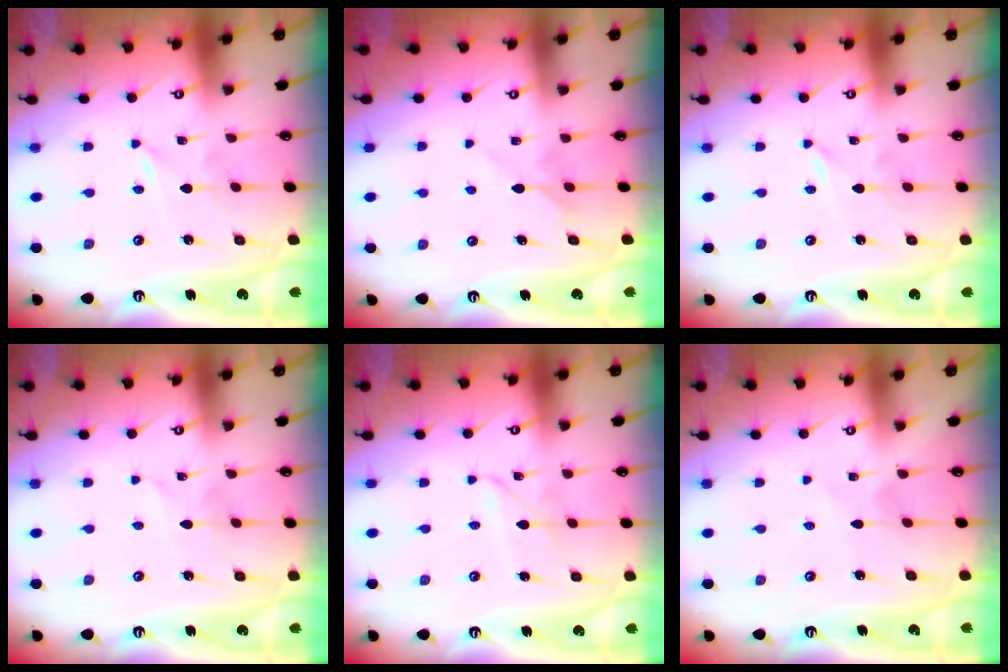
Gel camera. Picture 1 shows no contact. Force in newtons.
{"total": 5.7, "press": 5.6, "slide": 0.6}
{"total": 0.0}
{"total": 1.6, "press": 1.6, "slide": 0.1}
{"total": 2.4, "press": 2.4, "slide": 0.2}
{"total": 2.2, "press": 2.2, "slide": 0.2}